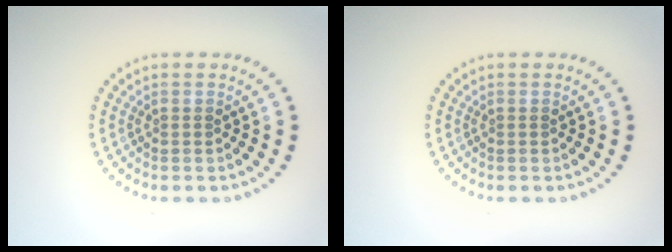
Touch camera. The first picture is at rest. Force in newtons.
{"total": 0.0}